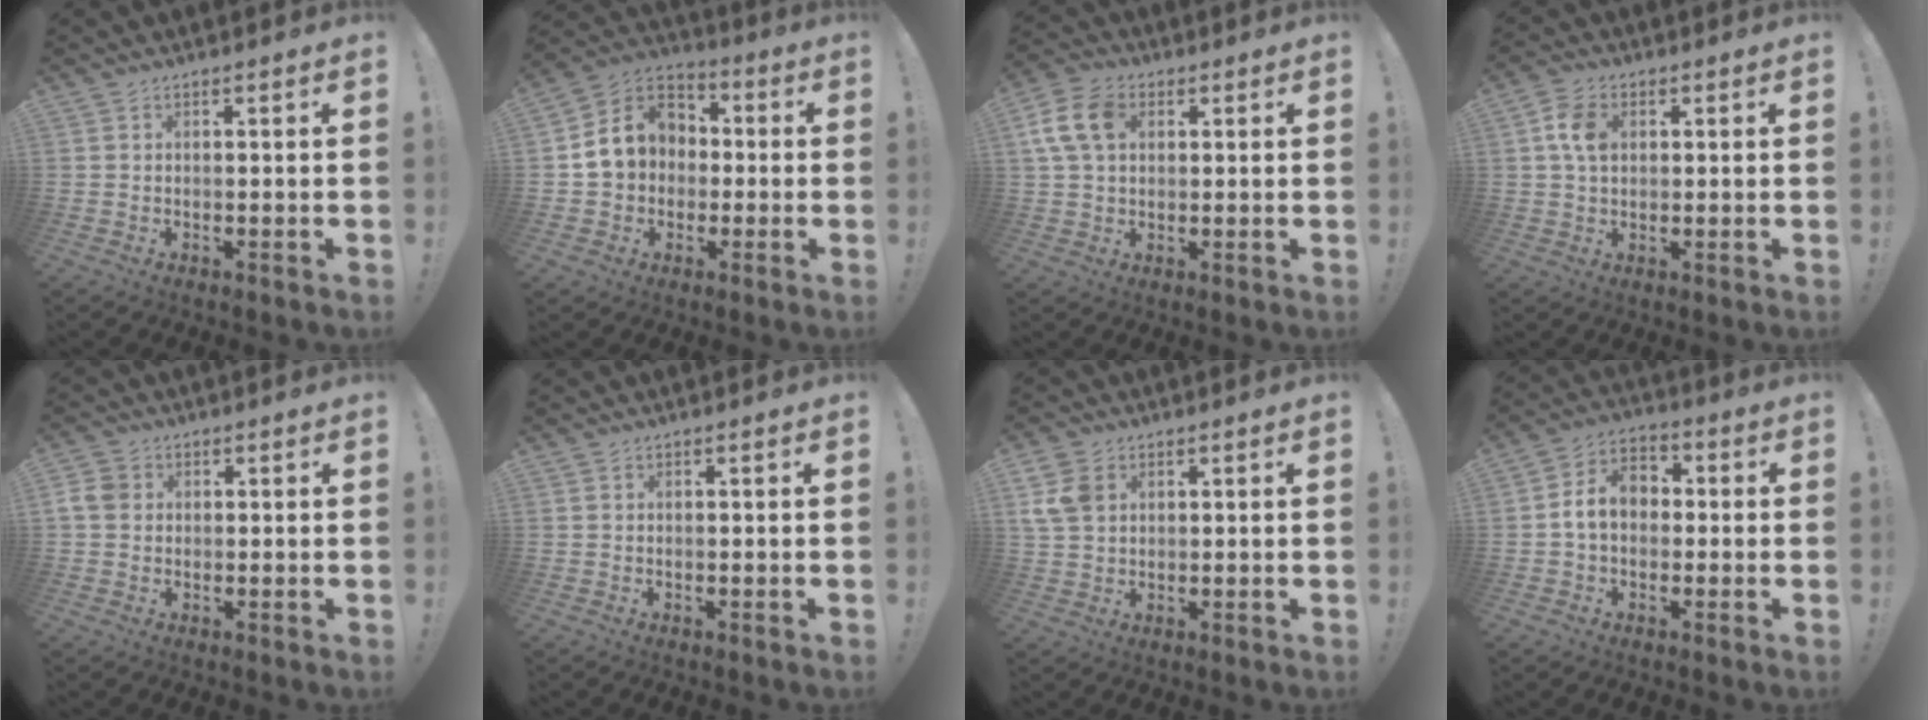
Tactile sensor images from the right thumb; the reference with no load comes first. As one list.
[{"total": 12.7, "force": [0.9, 11.2, 6.0], "torque": [-0.084, 0.012, 0.027]}, {"total": 11.4, "force": [3.2, 7.9, 7.5], "torque": [-0.144, 0.011, 0.067]}, {"total": 7.6, "force": [1.5, 5.5, 5.0], "torque": [-0.081, 0.006, 0.029]}, {"total": 5.4, "force": [0.8, 4.6, 2.8], "torque": [-0.069, 0.010, 0.017]}, {"total": 0.0}, {"total": 7.3, "force": [2.5, 5.4, 4.3], "torque": [-0.091, 0.003, 0.051]}, {"total": 9.9, "force": [0.7, 7.3, 6.7], "torque": [-0.109, 0.010, 0.017]}]